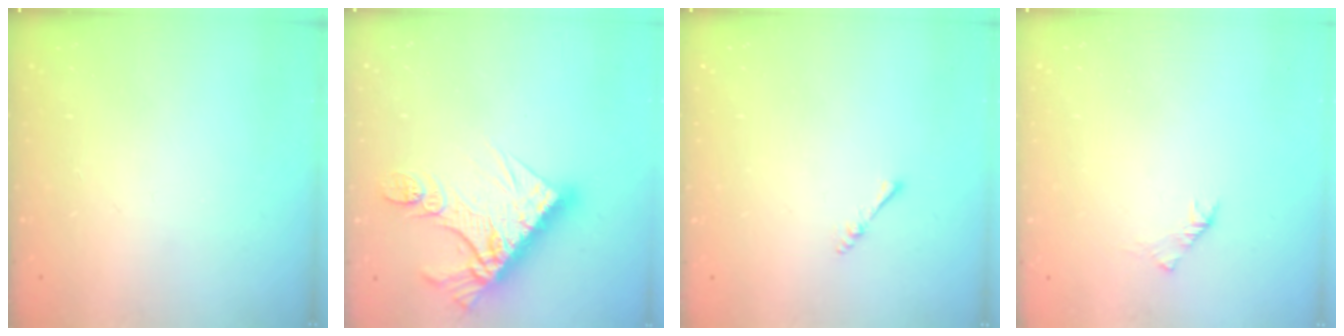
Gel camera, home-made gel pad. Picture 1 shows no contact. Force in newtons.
{"total": 16.2, "press": 16.2, "slide": 1.5}
{"total": 2.4, "press": 2.3, "slide": 0.5}
{"total": 1.6, "press": 1.4, "slide": 0.6}